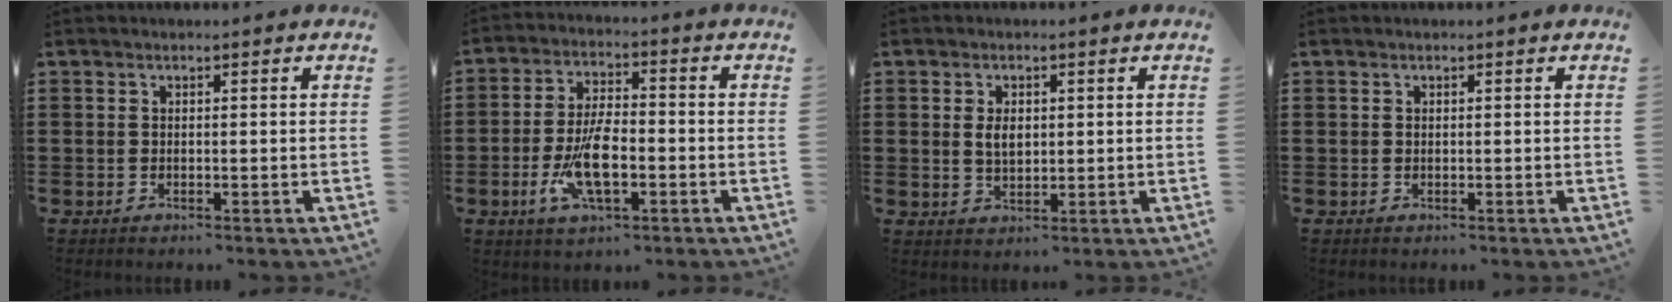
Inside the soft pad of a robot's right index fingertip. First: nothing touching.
{"total": 9.5, "force": [-2.7, 3.6, 8.3], "torque": [-0.185, -0.012, -0.054]}
{"total": 3.1, "force": [0.5, 1.9, 2.5], "torque": [-0.052, 0.008, 0.007]}
{"total": 0.0}